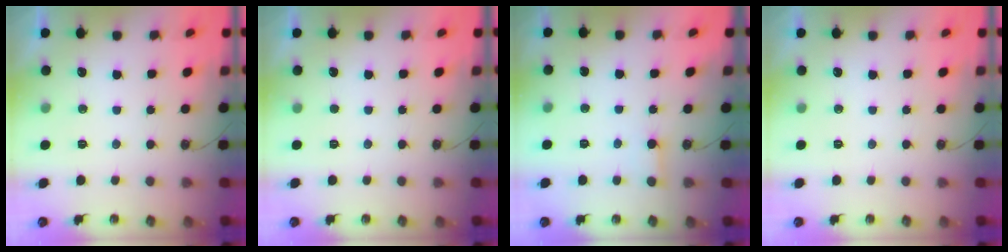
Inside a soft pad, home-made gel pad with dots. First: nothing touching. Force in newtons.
{"total": 3.6, "press": 3.5, "slide": 0.3}
{"total": 2.7, "press": 2.7, "slide": 0.2}
{"total": 0.0}